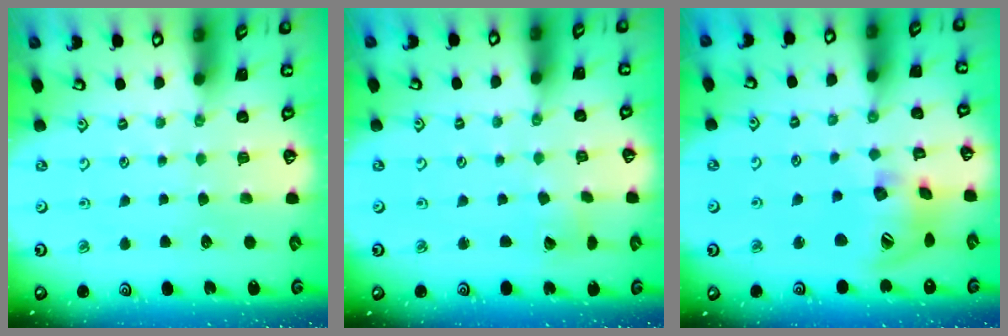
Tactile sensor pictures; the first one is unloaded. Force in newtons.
{"total": 4.2, "press": 4.1, "slide": 0.3}
{"total": 16.7, "press": 16.5, "slide": 2.2}